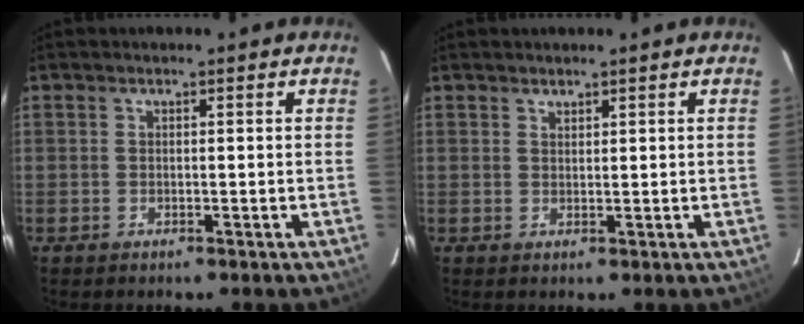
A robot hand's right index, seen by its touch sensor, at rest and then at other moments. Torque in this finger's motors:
{"motor_torque": [-0.15, -0.08, -0.03, 0.00]}